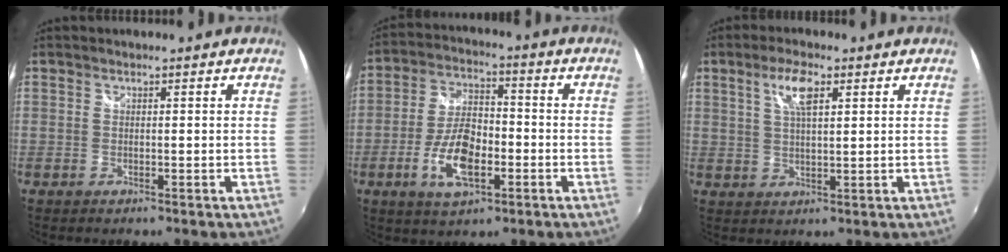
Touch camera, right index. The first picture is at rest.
{"total": 11.1, "force": [-3.9, 5.2, 8.9], "torque": [-0.183, 0.001, -0.069]}
{"total": 5.6, "force": [2.5, 1.8, 4.7], "torque": [-0.086, 0.006, 0.047]}